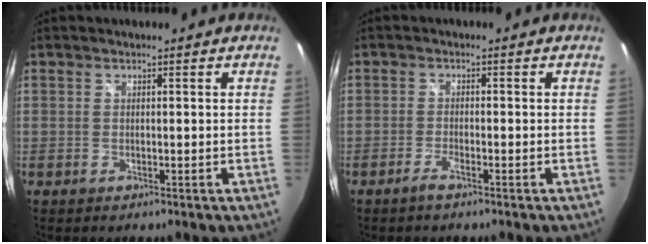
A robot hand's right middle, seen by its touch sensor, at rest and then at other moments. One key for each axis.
{"total": 2.1, "fx": -1.6, "fy": 0.3, "fz": 1.3, "tx": -0.036, "ty": -0.002, "tz": -0.035}